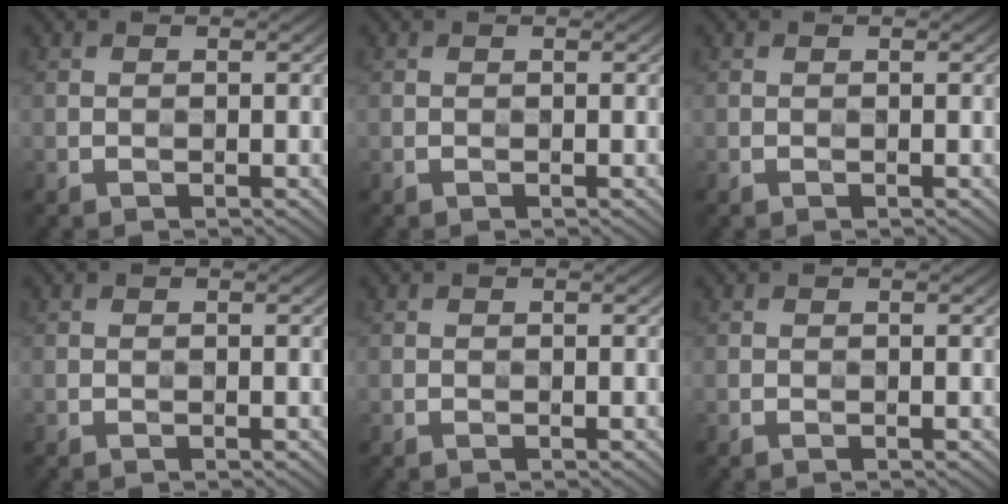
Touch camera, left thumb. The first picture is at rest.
{"total": 0.0}
{"total": 0.0}
{"total": 0.0}
{"total": 0.0}
{"total": 0.0}